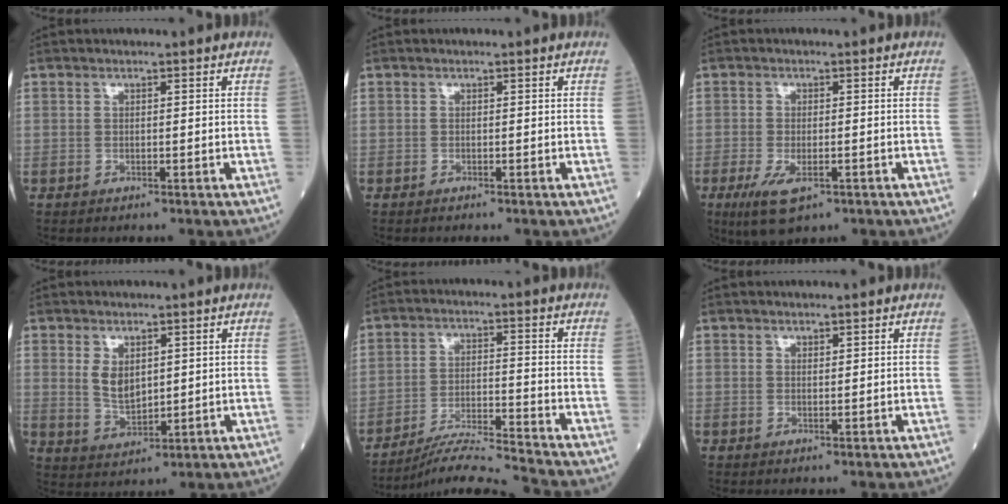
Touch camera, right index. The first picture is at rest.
{"total": 0.0}
{"total": 5.5, "force": [-2.6, 2.1, 4.4], "torque": [-0.089, -0.013, -0.035]}
{"total": 4.5, "force": [1.6, 2.5, 3.4], "torque": [-0.070, -0.007, 0.042]}
{"total": 8.5, "force": [-7.9, -2.6, 1.7], "torque": [-0.028, -0.014, -0.145]}
{"total": 0.7, "force": [0.6, 0.2, 0.2], "torque": [-0.005, -0.003, 0.010]}